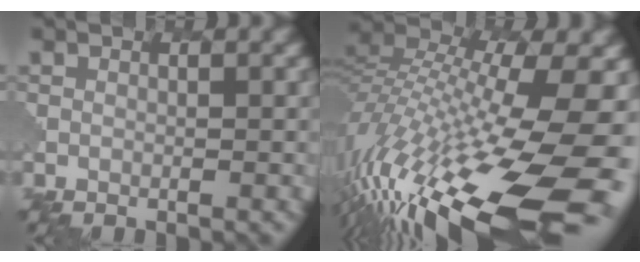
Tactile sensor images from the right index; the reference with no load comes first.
{"total": 17.2, "force": [-6.0, 5.8, 15.0], "torque": [-0.318, -0.011, -0.101]}